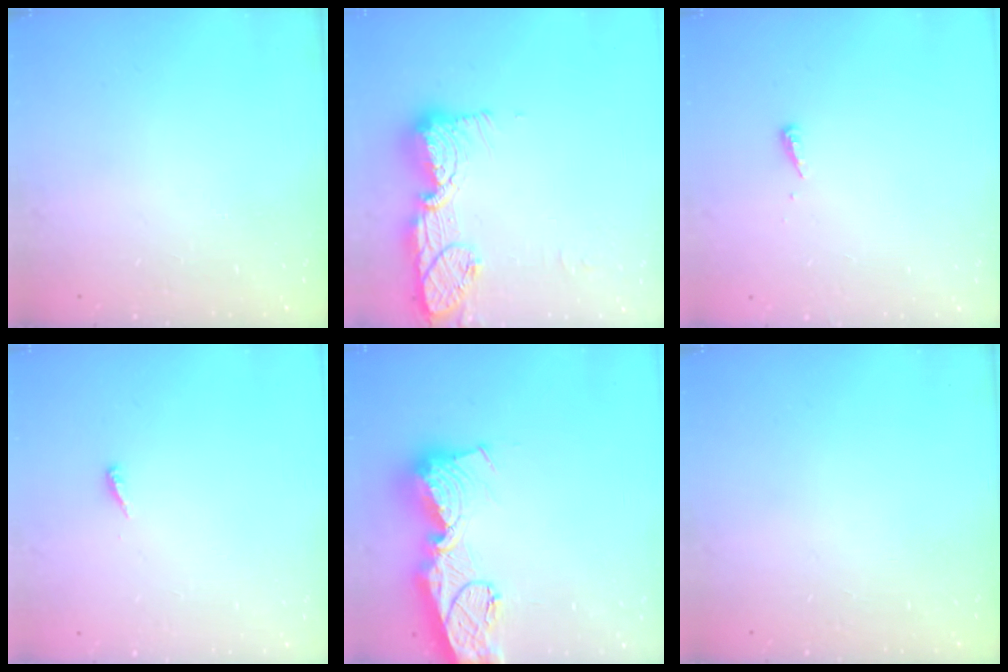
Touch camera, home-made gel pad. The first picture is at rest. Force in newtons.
{"total": 15.1, "press": 15.0, "slide": 1.0}
{"total": 3.9, "press": 3.9, "slide": 0.5}
{"total": 3.2, "press": 3.2, "slide": 0.2}
{"total": 19.6, "press": 19.5, "slide": 1.9}
{"total": 0.0}